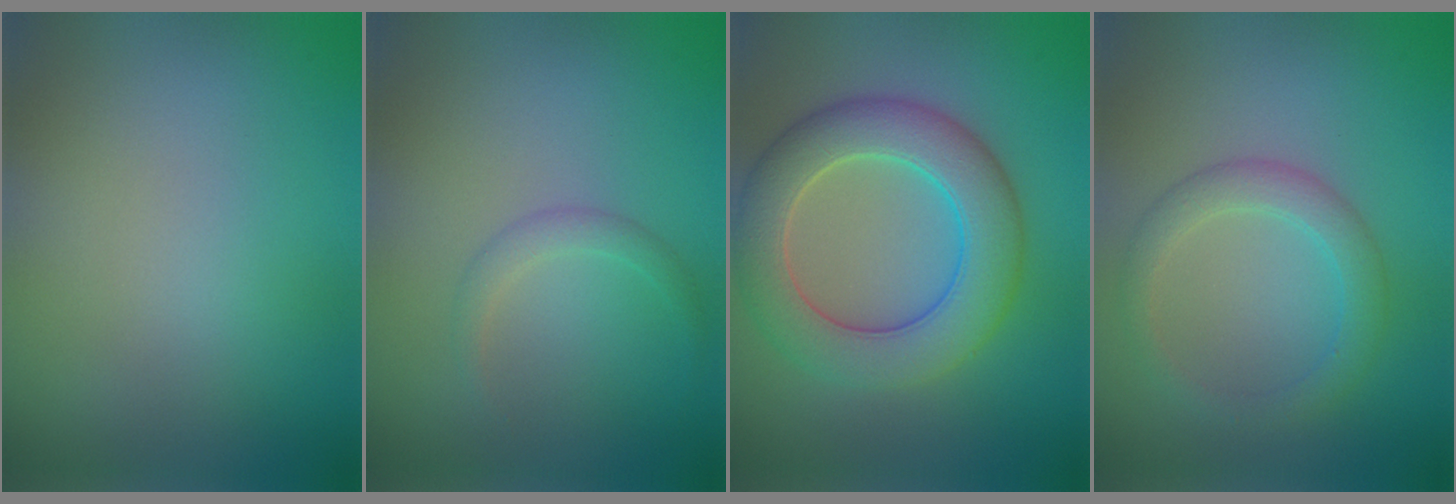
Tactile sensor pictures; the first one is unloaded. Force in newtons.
{"total": 1.4, "press": 1.3, "slide": 0.1}
{"total": 7.7, "press": 7.7, "slide": 0.4}
{"total": 2.9, "press": 2.9, "slide": 0.1}